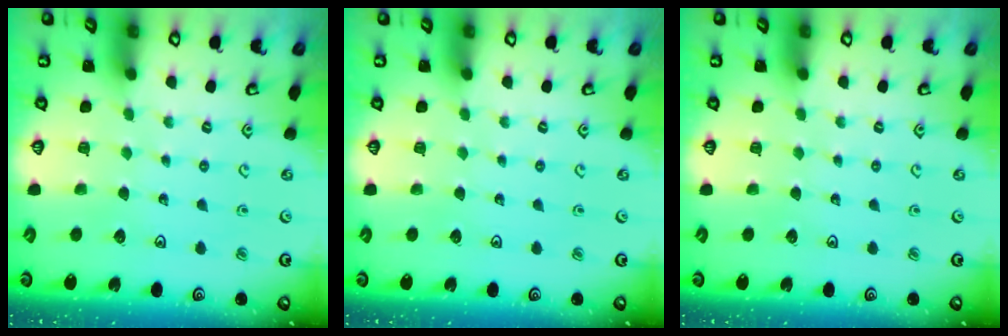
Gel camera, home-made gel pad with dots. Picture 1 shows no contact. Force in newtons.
{"total": 0.0}
{"total": 0.0}